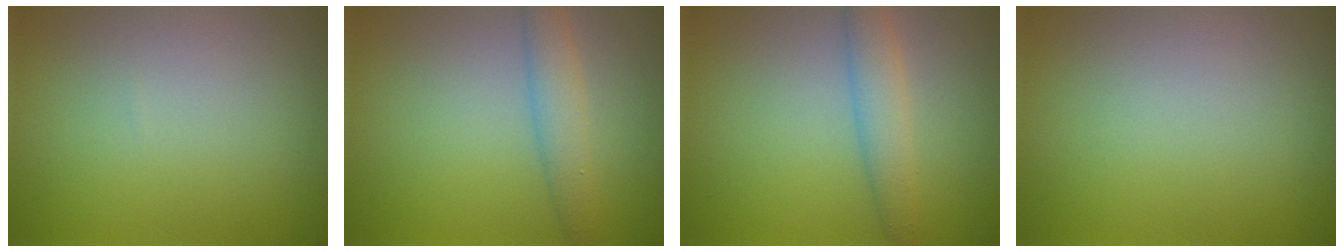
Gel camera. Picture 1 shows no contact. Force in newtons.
{"total": 2.7, "press": 2.6, "slide": 0.2}
{"total": 2.8, "press": 2.8, "slide": 0.1}
{"total": 0.0}